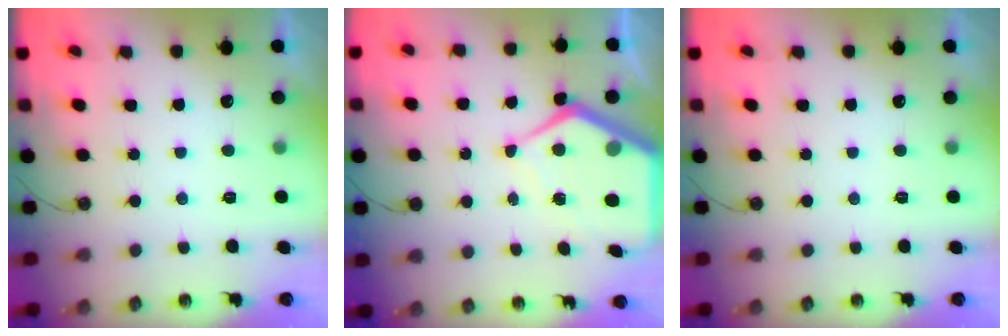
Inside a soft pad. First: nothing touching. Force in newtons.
{"total": 10.8, "press": 10.8, "slide": 0.9}
{"total": 0.0}